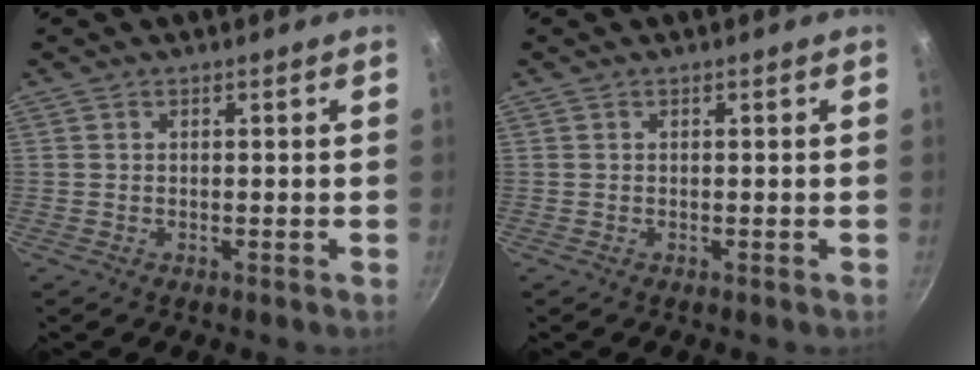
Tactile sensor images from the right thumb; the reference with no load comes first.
{"total": 0.0}